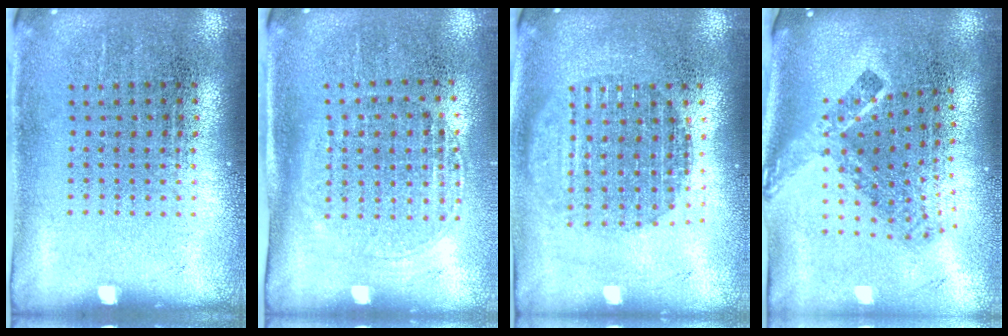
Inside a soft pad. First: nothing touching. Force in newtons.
{"total": 1.4, "press": 1.2, "slide": 0.8}
{"total": 1.7, "press": 1.4, "slide": 0.9}
{"total": 2.3, "press": 1.5, "slide": 1.7}